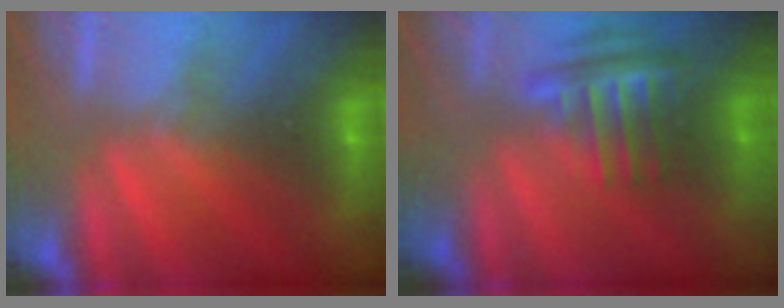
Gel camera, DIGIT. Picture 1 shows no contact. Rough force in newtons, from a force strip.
{"total": 3.7}